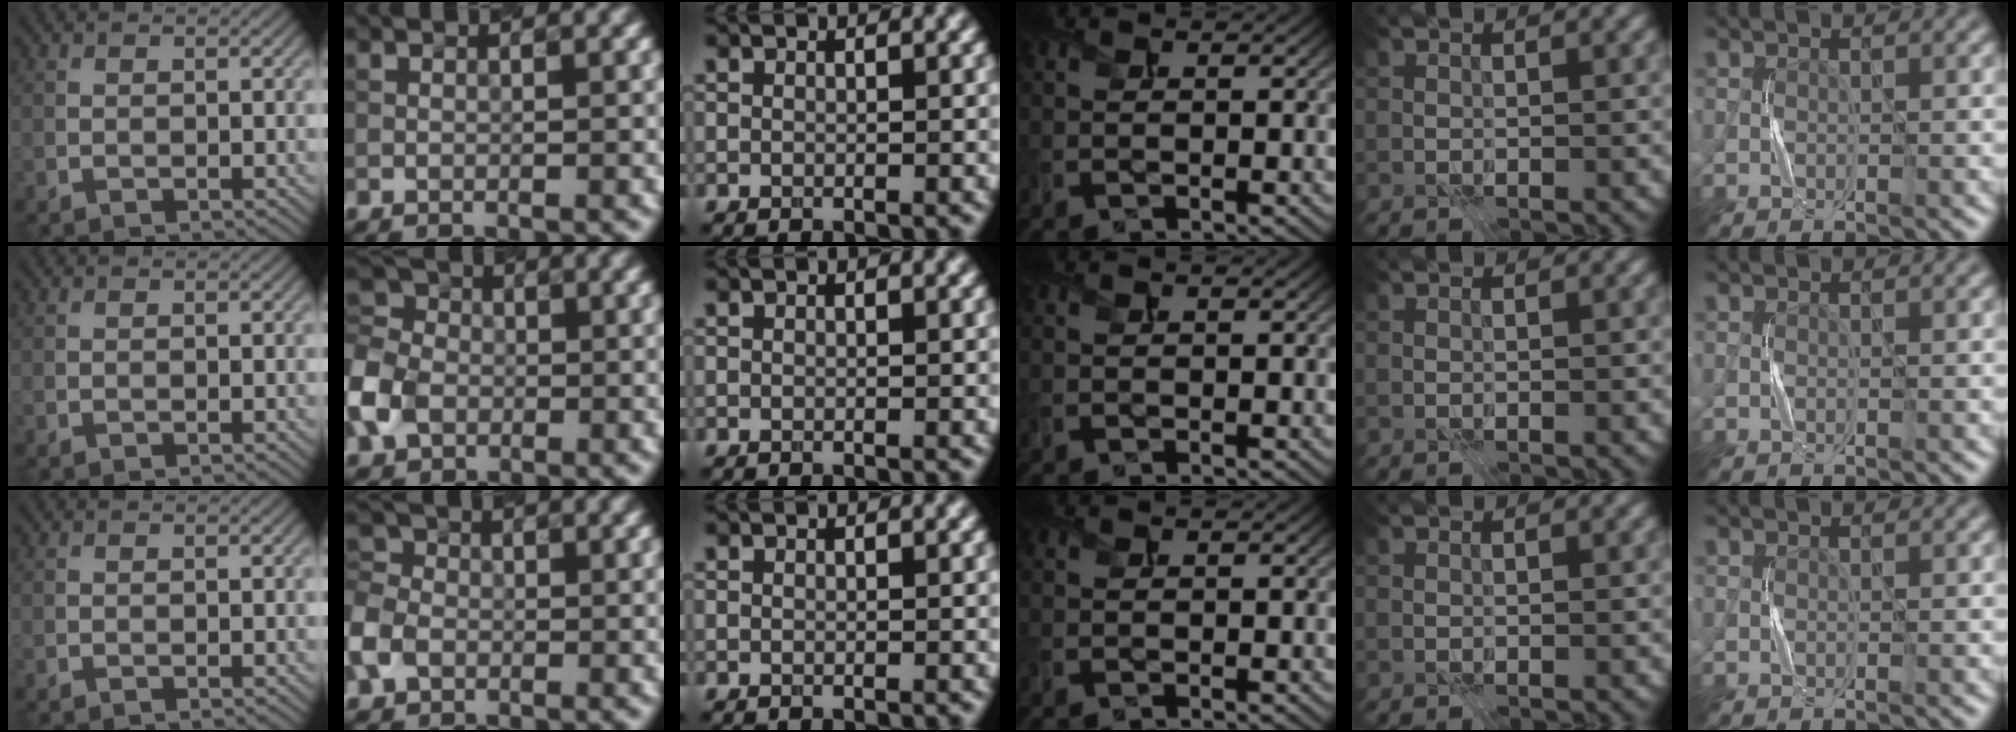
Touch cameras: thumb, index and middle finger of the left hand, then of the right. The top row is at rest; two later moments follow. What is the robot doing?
{"motion": "press", "object": "calculator"}